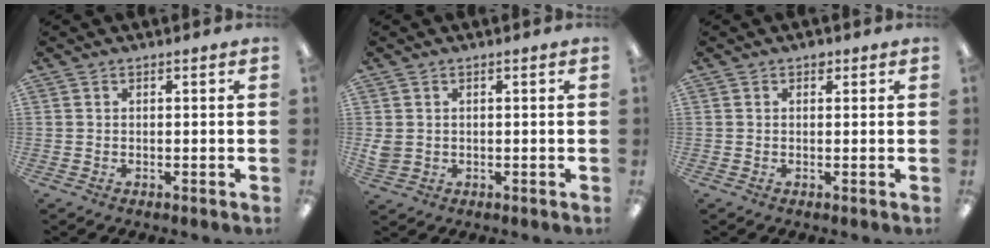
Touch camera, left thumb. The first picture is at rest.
{"total": 2.3, "force": [0.5, 2.0, 1.0], "torque": [-0.020, 0.004, 0.009]}
{"total": 1.3, "force": [0.8, 0.8, 0.6], "torque": [-0.004, -0.001, 0.013]}